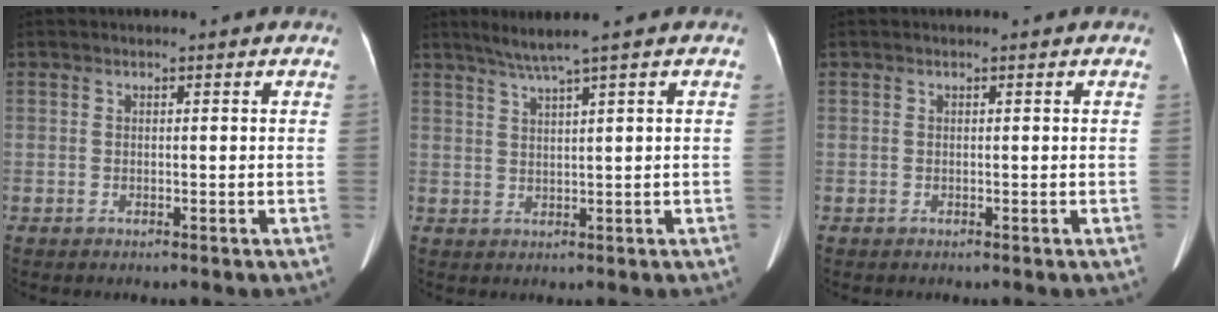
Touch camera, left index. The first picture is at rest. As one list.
[{"total": 3.6, "force": [2.6, -1.2, 2.3], "torque": [-0.050, 0.000, 0.055]}, {"total": 0.0}]